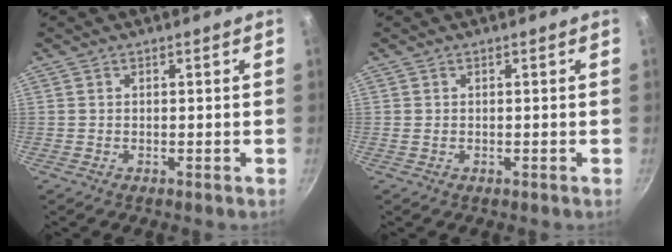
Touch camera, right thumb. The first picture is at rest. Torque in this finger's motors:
{"motor_torque": [0.65, -0.11, -0.08, -0.32, 0.09]}